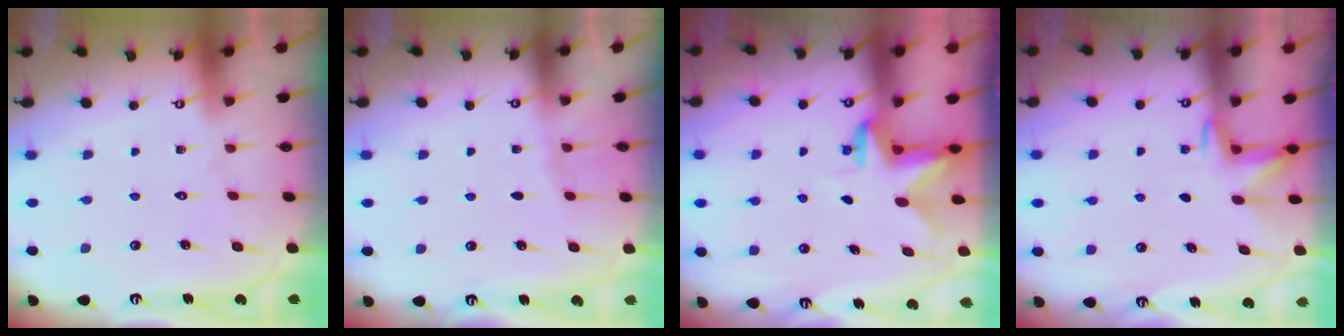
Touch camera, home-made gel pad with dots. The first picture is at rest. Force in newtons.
{"total": 2.0, "press": 2.0, "slide": 0.4}
{"total": 2.8, "press": 2.8, "slide": 0.5}
{"total": 2.5, "press": 2.4, "slide": 0.7}